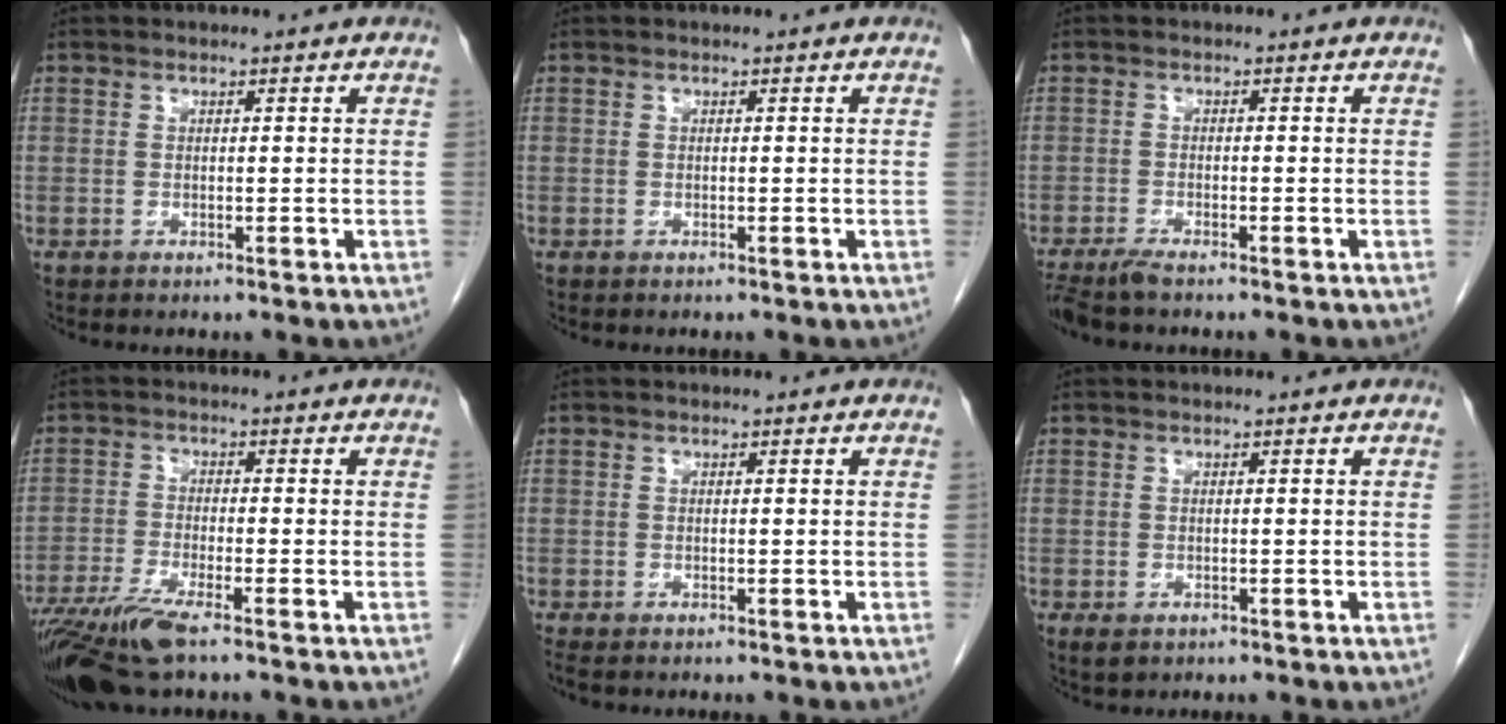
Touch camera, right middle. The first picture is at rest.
{"total": 0.0}
{"total": 3.5, "force": [-2.9, 0.2, 1.9], "torque": [-0.035, -0.009, -0.052]}
{"total": 8.7, "force": [-6.2, 0.7, 6.0], "torque": [-0.115, -0.020, -0.112]}
{"total": 1.1, "force": [-0.9, 0.3, 0.5], "torque": [-0.007, -0.002, -0.013]}
{"total": 1.6, "force": [-0.8, 1.0, 0.9], "torque": [-0.015, 0.000, -0.003]}